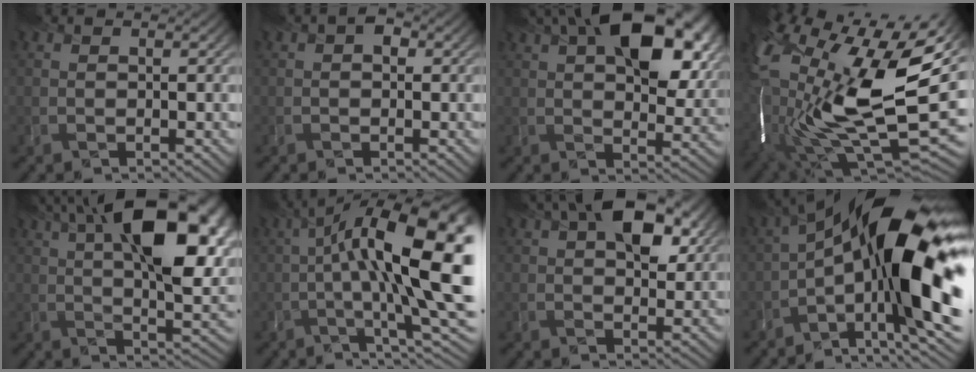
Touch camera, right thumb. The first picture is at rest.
{"total": 1.3, "force": [0.0, 1.0, 0.8], "torque": [-0.004, -0.002, -0.001]}
{"total": 16.9, "force": [7.3, 8.5, 12.7], "torque": [-0.178, 0.023, 0.093]}
{"total": 20.5, "force": [2.7, 11.5, 16.7], "torque": [-0.367, -0.077, 0.076]}
{"total": 18.9, "force": [6.6, 7.3, 16.1], "torque": [-0.228, 0.031, 0.094]}
{"total": 18.5, "force": [0.7, 5.7, 17.6], "torque": [-0.269, 0.019, 0.019]}
{"total": 9.0, "force": [3.8, 4.5, 6.8], "torque": [-0.106, 0.015, 0.060]}
{"total": 18.1, "force": [-2.0, 6.7, 16.7], "torque": [-0.248, 0.019, -0.046]}